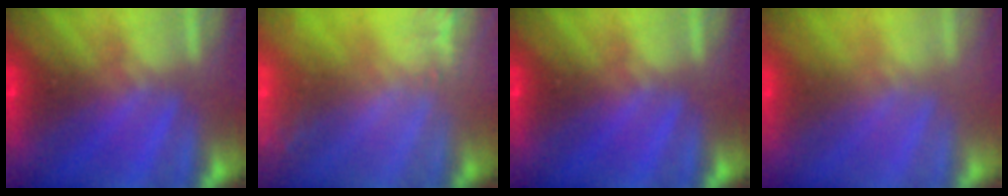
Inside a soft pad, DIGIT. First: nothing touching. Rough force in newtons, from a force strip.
{"total": 2.5}
{"total": 0.0}
{"total": 2.9}